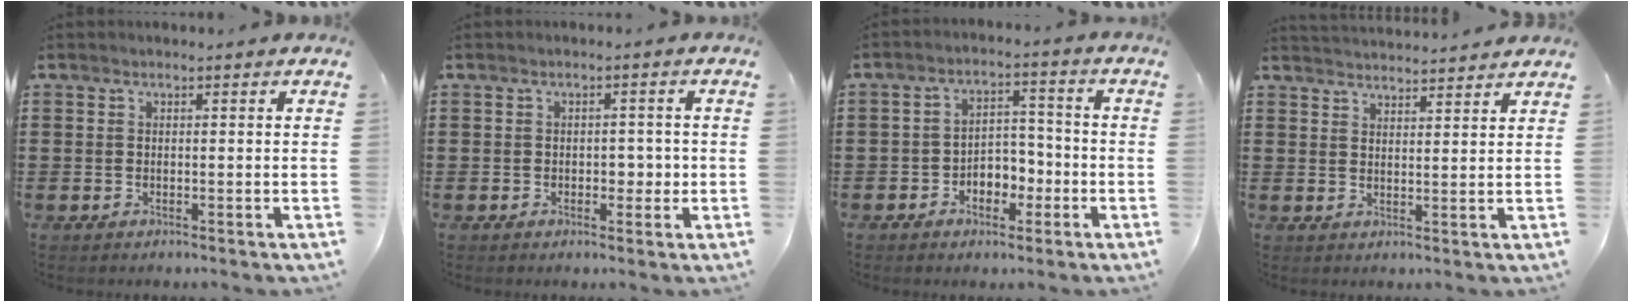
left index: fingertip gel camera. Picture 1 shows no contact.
{"total": 2.6, "force": [-0.3, 1.7, 2.0], "torque": [-0.030, 0.002, -0.011]}
{"total": 4.2, "force": [-2.5, 2.8, 1.9], "torque": [-0.039, 0.012, -0.051]}
{"total": 2.9, "force": [2.8, -0.3, -0.2], "torque": [-0.005, -0.013, 0.053]}